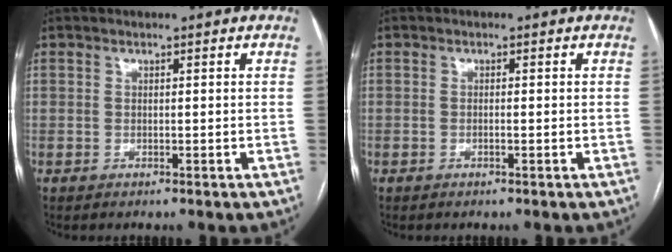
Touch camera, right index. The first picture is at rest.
{"total": 0.5, "force": [-0.1, 0.1, 0.5], "torque": [-0.009, 0.000, -0.002]}